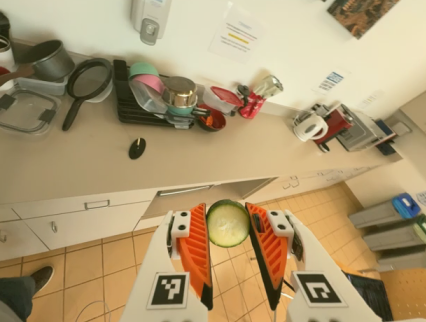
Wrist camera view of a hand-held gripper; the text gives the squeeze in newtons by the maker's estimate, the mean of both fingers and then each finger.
{"total": 7.9, "left": 7.6, "right": 8.1}